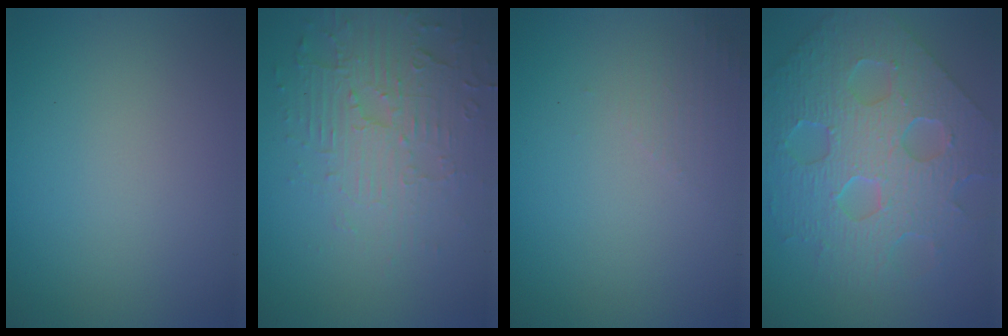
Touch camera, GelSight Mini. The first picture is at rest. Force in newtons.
{"total": 5.5, "press": 3.6, "slide": 4.1}
{"total": 1.3, "press": 1.2, "slide": 0.4}
{"total": 7.9, "press": 6.5, "slide": 4.4}